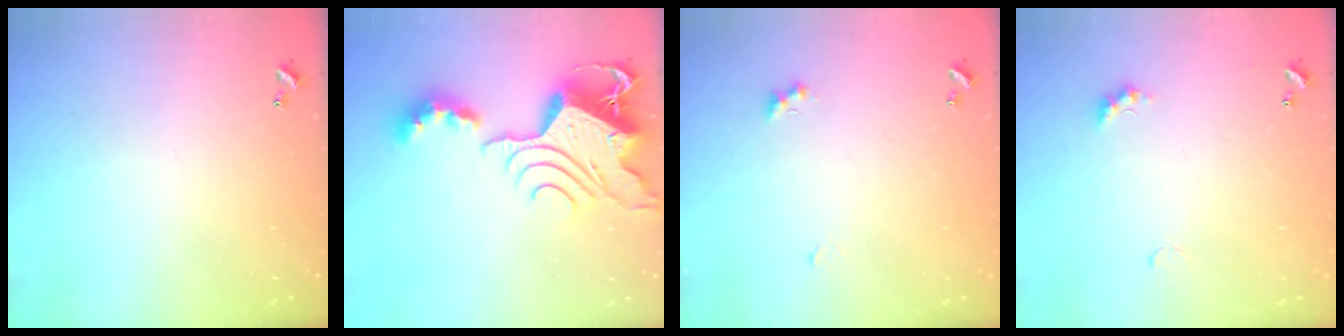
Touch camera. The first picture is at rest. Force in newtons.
{"total": 14.7, "press": 14.6, "slide": 1.6}
{"total": 3.8, "press": 3.7, "slide": 0.7}
{"total": 2.3, "press": 2.2, "slide": 0.7}